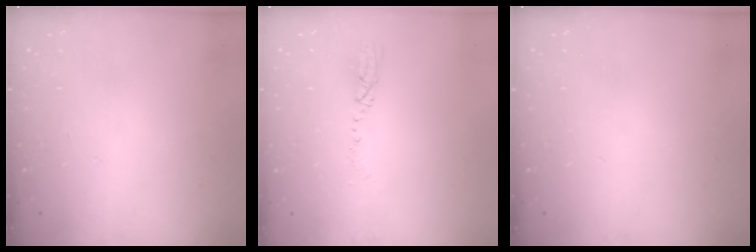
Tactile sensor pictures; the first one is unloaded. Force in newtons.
{"total": 3.6, "press": 3.5, "slide": 0.7}
{"total": 0.0}